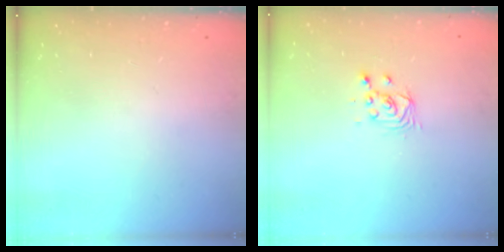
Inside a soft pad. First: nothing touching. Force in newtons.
{"total": 2.7, "press": 2.7, "slide": 0.1}